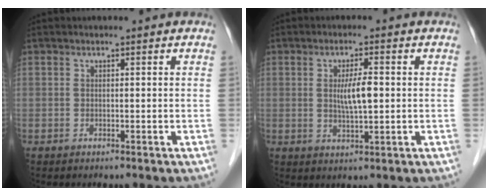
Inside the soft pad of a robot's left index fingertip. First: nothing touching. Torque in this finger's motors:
{"motor_torque": [0.13, 0.06, 0.15, 0.07]}